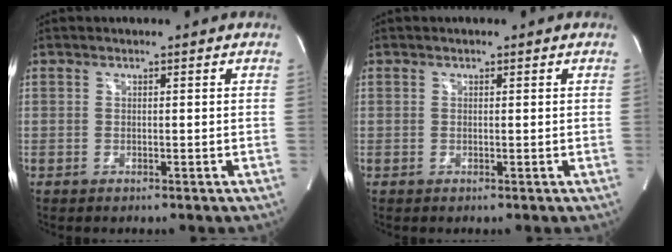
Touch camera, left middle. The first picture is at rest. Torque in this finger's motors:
{"motor_torque": [-0.18, 0.06, 0.00, 0.00]}